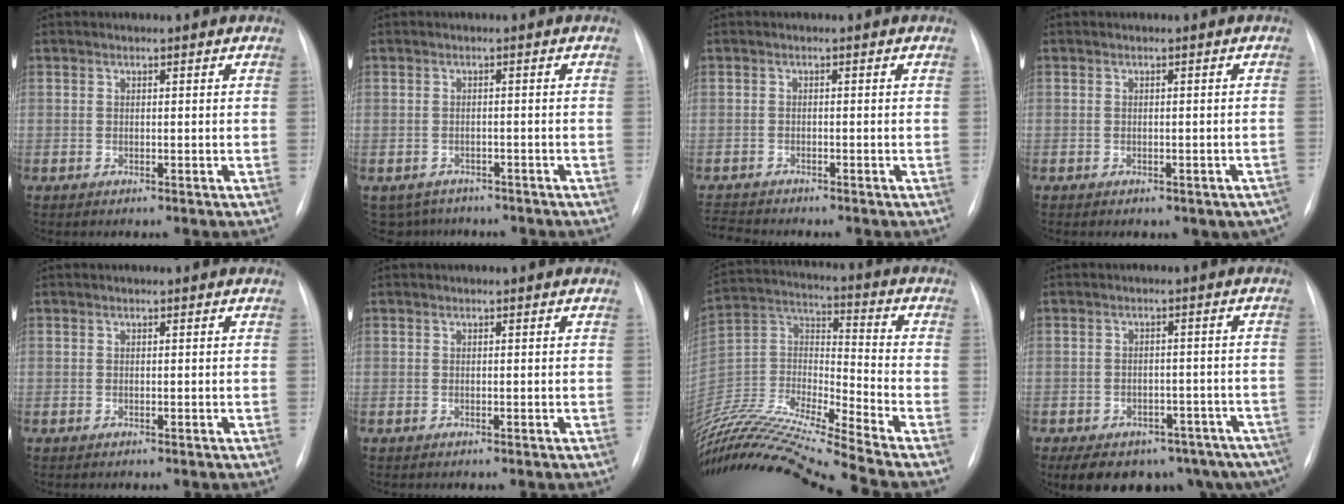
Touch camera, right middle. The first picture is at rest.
{"total": 5.4, "force": [-4.6, 2.8, 0.5], "torque": [-0.008, 0.003, -0.057]}
{"total": 2.8, "force": [-2.8, -0.1, 0.1], "torque": [-0.007, -0.018, -0.049]}
{"total": 6.2, "force": [-4.7, 3.0, 2.8], "torque": [-0.018, 0.018, -0.049]}
{"total": 0.0}
{"total": 0.0}
{"total": 23.5, "force": [-20.9, -1.9, 10.7], "torque": [-0.236, -0.017, -0.381]}
{"total": 20.5, "force": [-14.4, 10.9, 9.6], "torque": [-0.139, 0.009, -0.162]}